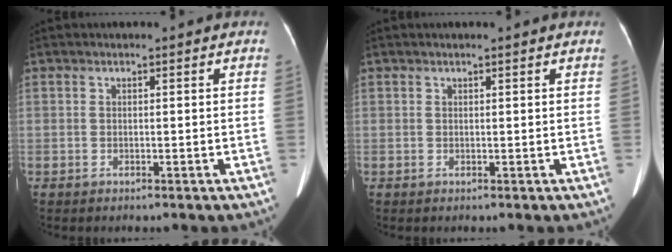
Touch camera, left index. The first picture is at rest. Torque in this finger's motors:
{"motor_torque": [-0.02, -0.04, 0.03, 0.01]}